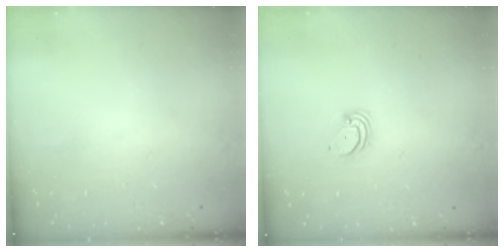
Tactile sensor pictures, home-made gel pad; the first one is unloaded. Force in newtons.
{"total": 2.0, "press": 2.0, "slide": 0.1}